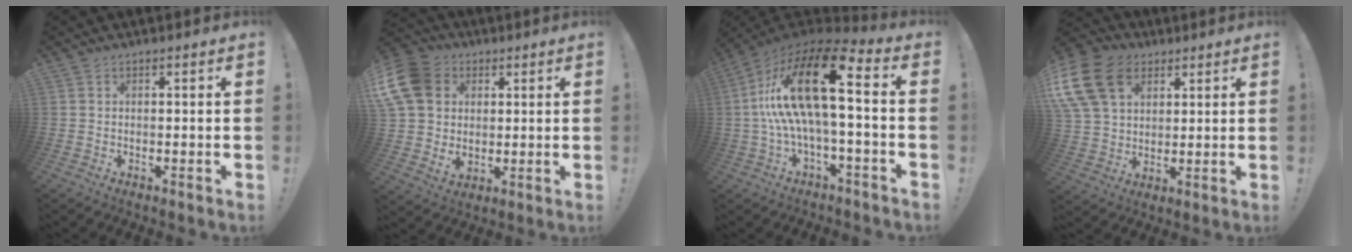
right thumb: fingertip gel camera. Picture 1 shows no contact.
{"total": 15.7, "force": [4.6, 12.9, 7.8], "torque": [-0.123, -0.019, 0.093]}
{"total": 21.2, "force": [3.1, 6.7, 19.9], "torque": [-0.374, -0.015, 0.048]}
{"total": 18.2, "force": [7.0, 13.2, 10.4], "torque": [-0.203, -0.023, 0.133]}